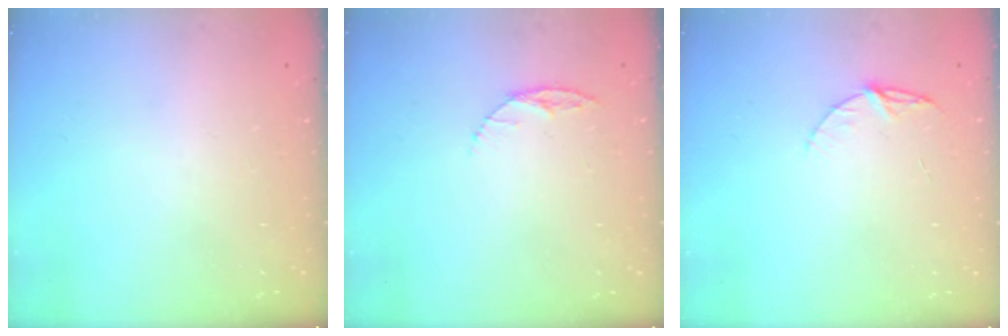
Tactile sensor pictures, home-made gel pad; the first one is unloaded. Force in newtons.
{"total": 5.5, "press": 5.5, "slide": 0.7}
{"total": 7.0, "press": 6.9, "slide": 0.6}